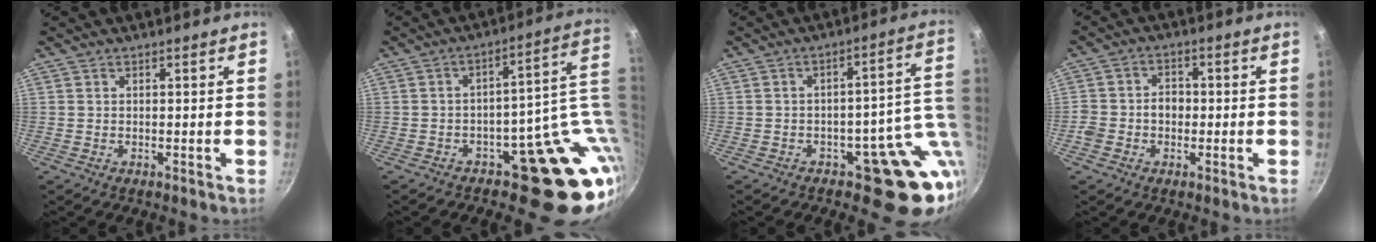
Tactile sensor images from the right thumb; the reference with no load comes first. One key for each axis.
{"total": 17.9, "fx": -6.1, "fy": 7.5, "fz": 15.0, "tx": -0.078, "ty": 0.080, "tz": -0.076}
{"total": 14.1, "fx": -4.7, "fy": 5.7, "fz": 12.0, "tx": -0.096, "ty": 0.032, "tz": -0.052}
{"total": 5.7, "fx": -1.0, "fy": 4.4, "fz": 3.4, "tx": -0.049, "ty": 0.026, "tz": -0.019}